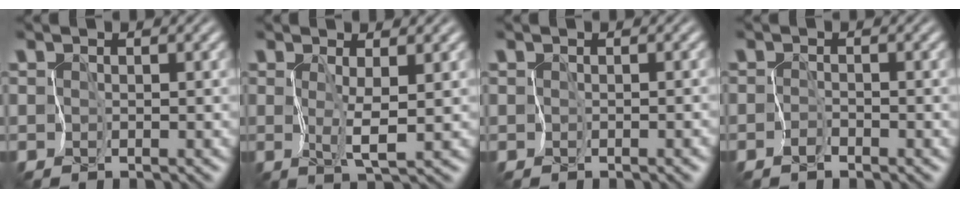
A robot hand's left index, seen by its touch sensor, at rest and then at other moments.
{"total": 2.2, "force": [0.5, 0.1, 2.1], "torque": [-0.044, -0.005, 0.014]}
{"total": 1.0, "force": [-0.6, 0.5, 0.6], "torque": [-0.002, -0.007, -0.003]}
{"total": 0.8, "force": [-0.8, 0.2, 0.2], "torque": [-0.004, -0.001, -0.017]}